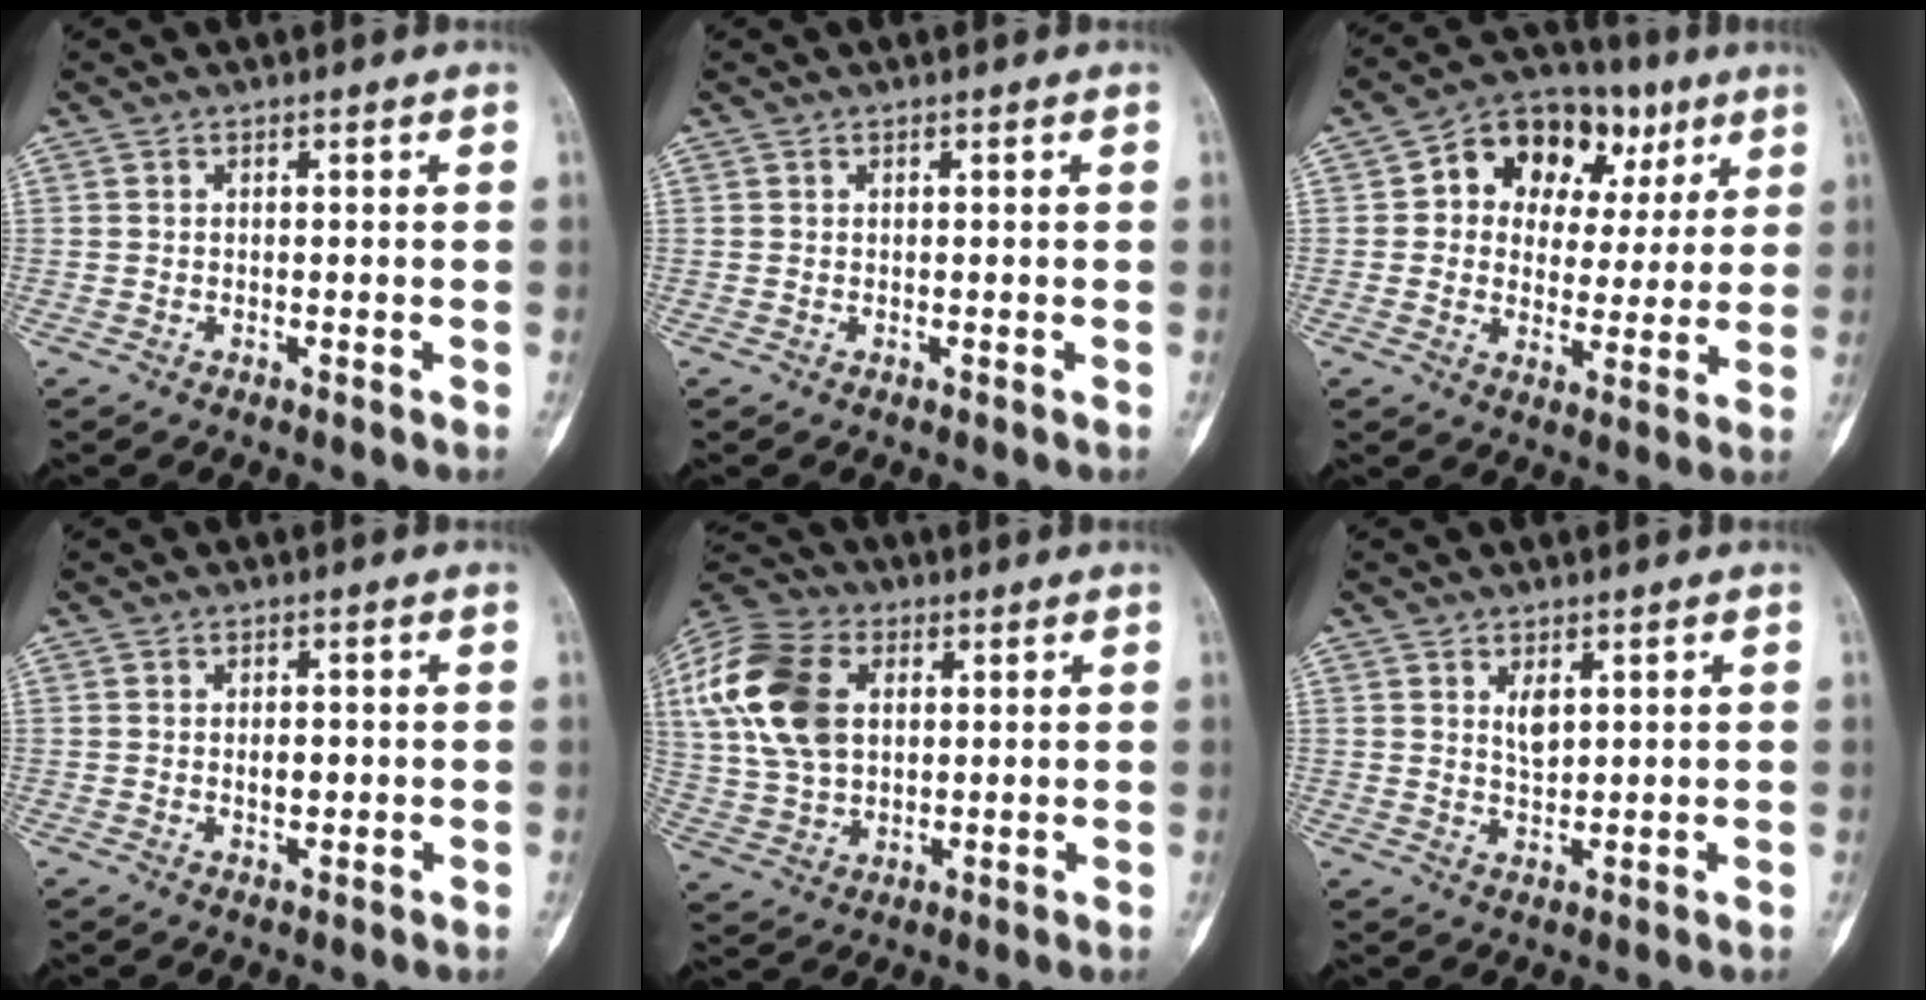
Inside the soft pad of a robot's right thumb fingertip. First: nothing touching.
{"total": 0.0}
{"total": 15.7, "force": [5.4, 11.6, 9.0], "torque": [-0.075, 0.018, 0.081]}
{"total": 2.3, "force": [0.0, 1.4, 1.8], "torque": [-0.020, 0.000, 0.003]}
{"total": 20.2, "force": [5.2, 13.9, 13.7], "torque": [-0.289, 0.012, 0.095]}
{"total": 3.1, "force": [1.4, 1.6, 2.3], "torque": [-0.033, -0.014, 0.027]}